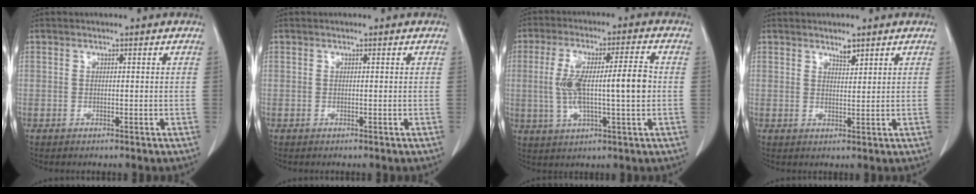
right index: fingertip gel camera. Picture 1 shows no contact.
{"total": 0.0}
{"total": 12.0, "force": [-0.1, 2.0, 11.8], "torque": [-0.223, 0.020, 0.002]}
{"total": 1.8, "force": [1.5, 0.4, 0.9], "torque": [-0.016, -0.005, 0.026]}